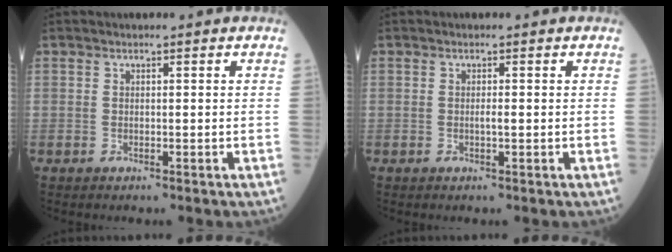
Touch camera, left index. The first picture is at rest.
{"total": 0.7, "force": [0.0, 0.0, 0.7], "torque": [-0.017, -0.001, 0.000]}